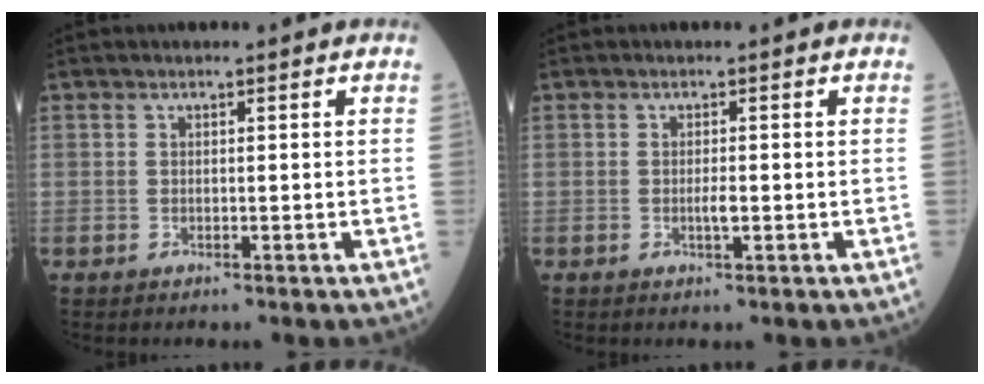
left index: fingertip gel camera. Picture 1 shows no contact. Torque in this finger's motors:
{"motor_torque": [0.35, 0.04, 0.04, 0.01]}